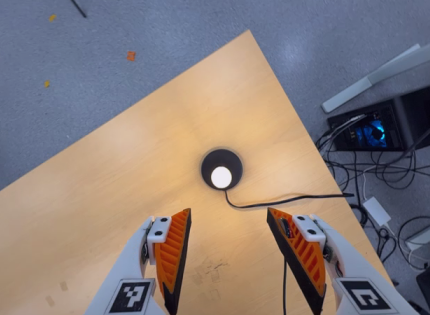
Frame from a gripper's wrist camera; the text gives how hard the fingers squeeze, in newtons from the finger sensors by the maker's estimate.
{"total": 0.0}